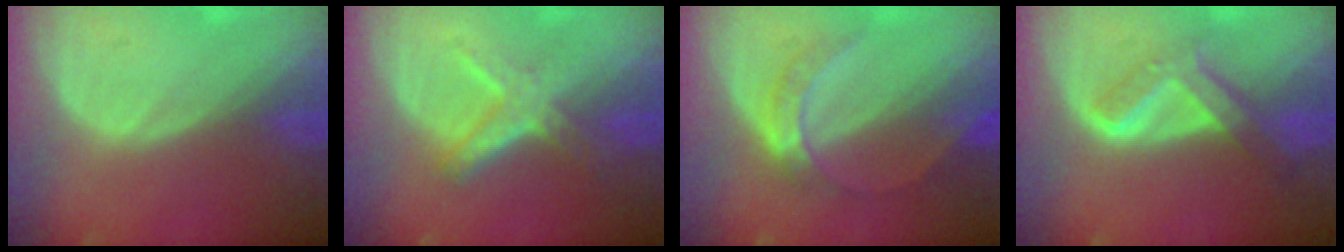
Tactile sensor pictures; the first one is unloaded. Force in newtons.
{"total": 5.7, "press": 5.4, "slide": 1.7}
{"total": 5.0, "press": 4.8, "slide": 1.4}
{"total": 6.8, "press": 5.7, "slide": 3.7}